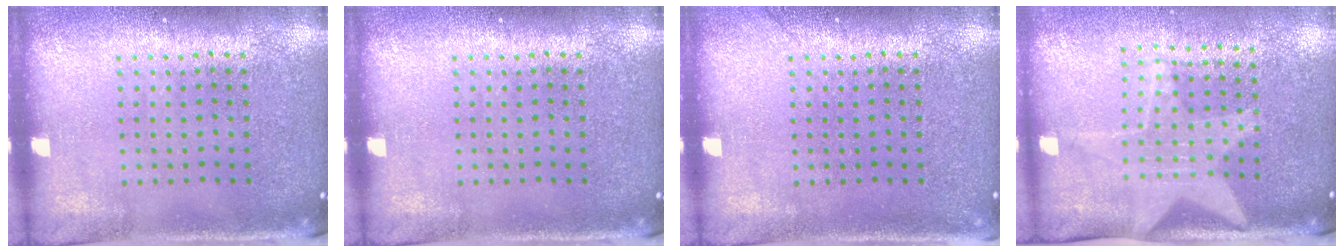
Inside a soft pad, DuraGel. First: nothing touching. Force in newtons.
{"total": 0.0}
{"total": 0.5, "press": 0.5, "slide": 0.1}
{"total": 1.8, "press": 1.5, "slide": 1.1}